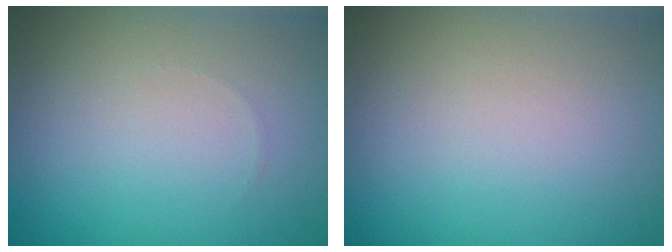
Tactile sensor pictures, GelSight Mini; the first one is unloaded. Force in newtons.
{"total": 0.0}